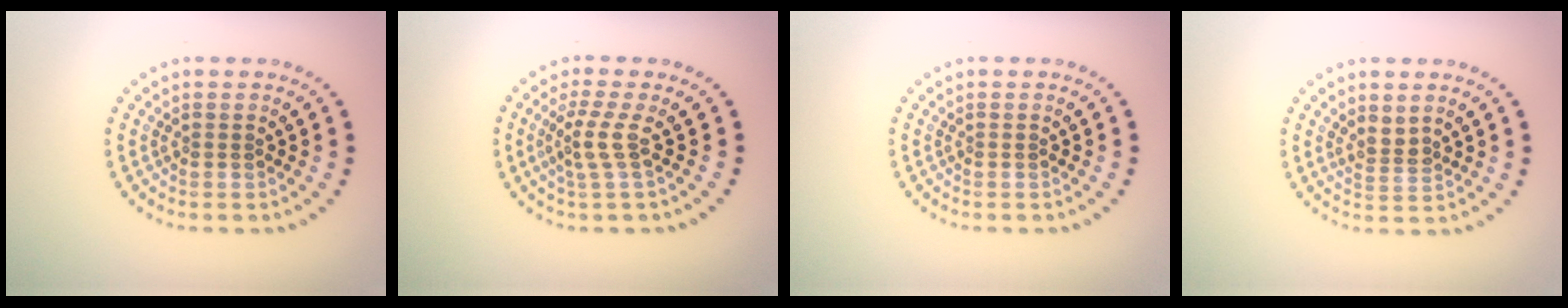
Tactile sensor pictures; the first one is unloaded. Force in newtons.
{"total": 2.2, "press": 1.5, "slide": 1.6}
{"total": 0.0}
{"total": 1.9, "press": 1.4, "slide": 1.3}